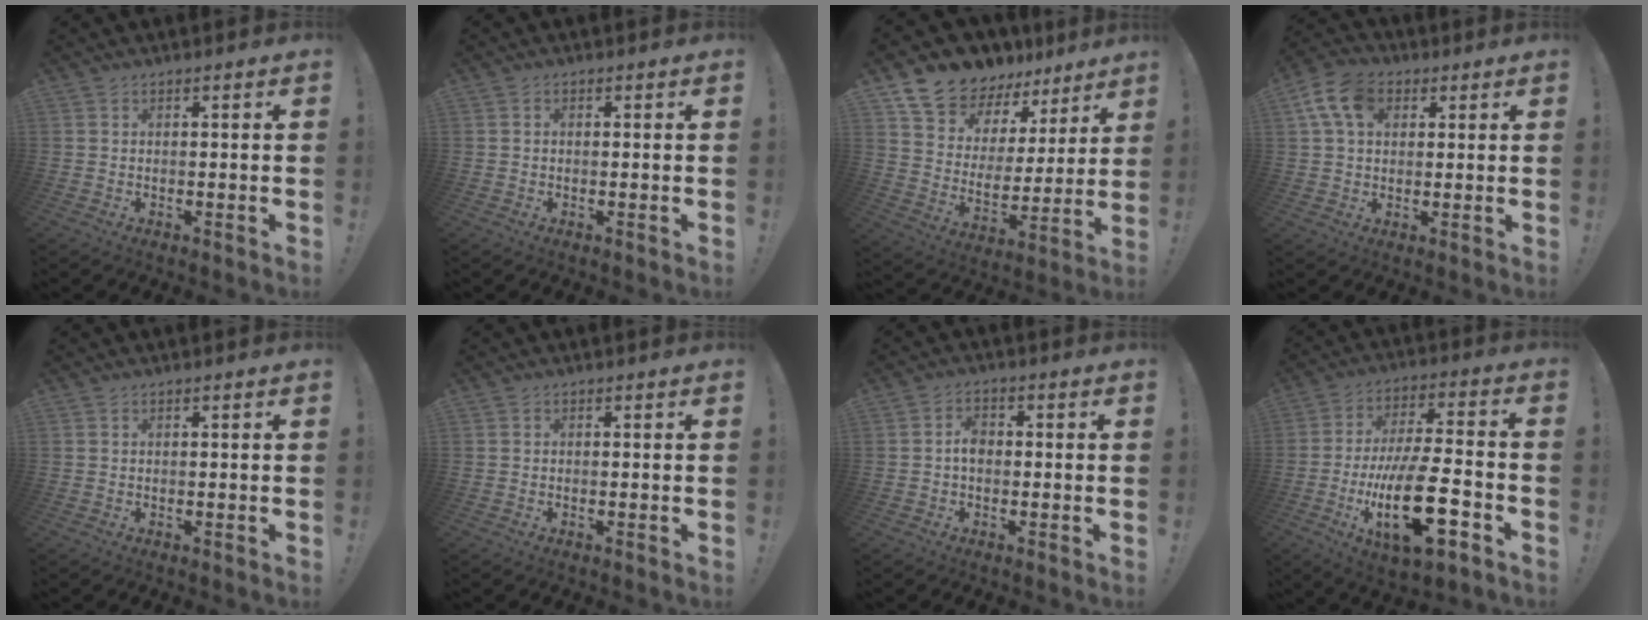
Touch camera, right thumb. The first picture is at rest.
{"total": 0.6, "force": [-0.2, 0.5, 0.2], "torque": [-0.008, 0.002, -0.004]}
{"total": 12.1, "force": [10.5, 5.6, 2.3], "torque": [-0.058, -0.091, 0.190]}
{"total": 11.4, "force": [4.0, 7.7, 7.3], "torque": [-0.148, 0.004, 0.078]}
{"total": 0.0}
{"total": 0.0}
{"total": 3.8, "force": [-0.5, 2.5, 2.8], "torque": [-0.045, 0.007, -0.011]}
{"total": 22.1, "force": [-7.2, 8.2, 19.2], "torque": [-0.339, 0.025, -0.113]}